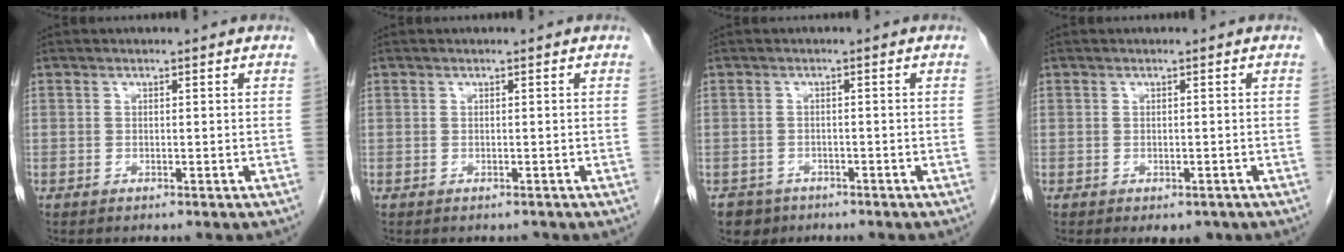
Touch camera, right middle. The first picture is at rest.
{"total": 0.6, "force": [-0.5, 0.3, 0.0], "torque": [-0.005, 0.000, -0.008]}
{"total": 3.3, "force": [-2.3, 2.4, 0.0], "torque": [-0.005, 0.005, -0.038]}
{"total": 2.6, "force": [-1.8, 1.5, 1.3], "torque": [-0.009, -0.002, -0.015]}